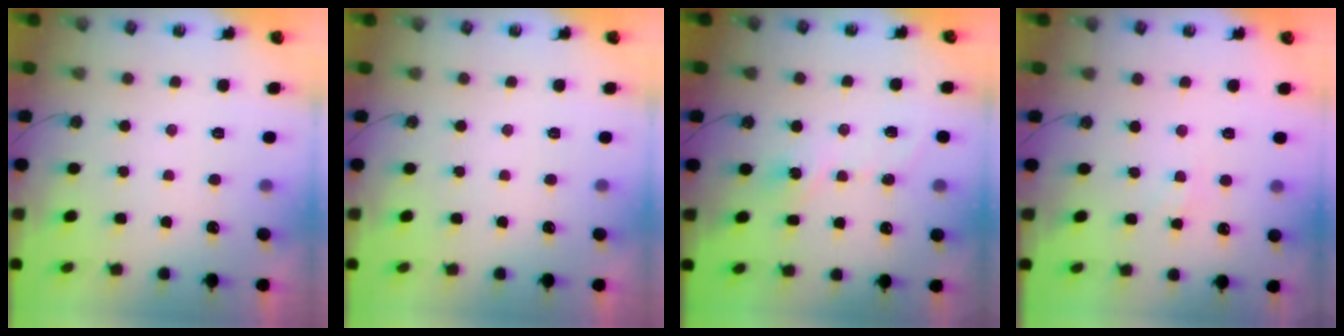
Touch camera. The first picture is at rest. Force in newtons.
{"total": 0.0}
{"total": 5.3, "press": 5.3, "slide": 0.5}
{"total": 3.7, "press": 3.6, "slide": 0.6}